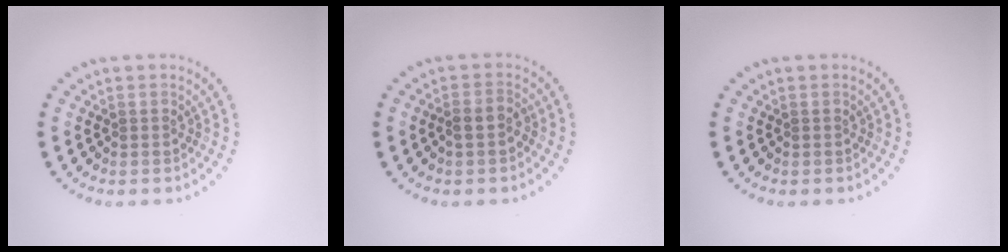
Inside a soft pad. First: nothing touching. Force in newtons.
{"total": 1.8, "press": 1.7, "slide": 0.7}
{"total": 0.0}